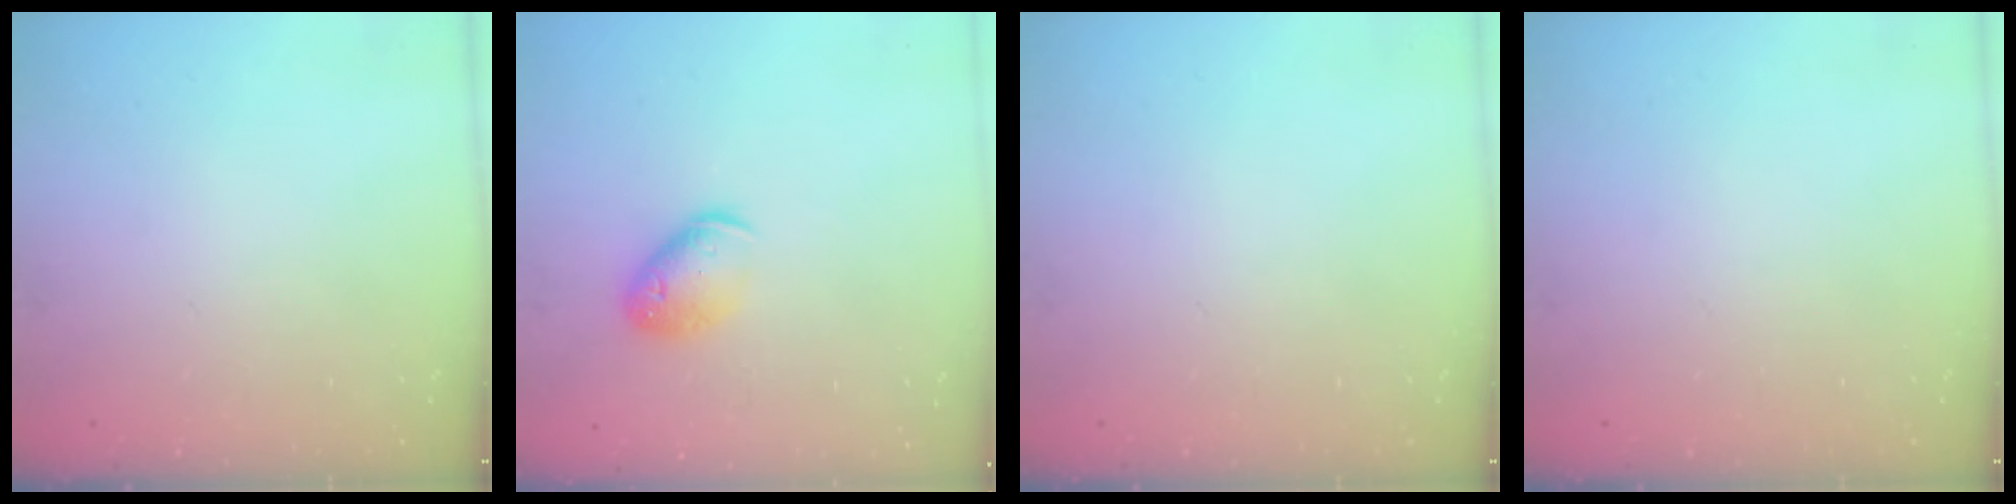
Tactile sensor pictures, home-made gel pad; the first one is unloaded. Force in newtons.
{"total": 10.5, "press": 10.4, "slide": 1.5}
{"total": 0.0}
{"total": 0.0}